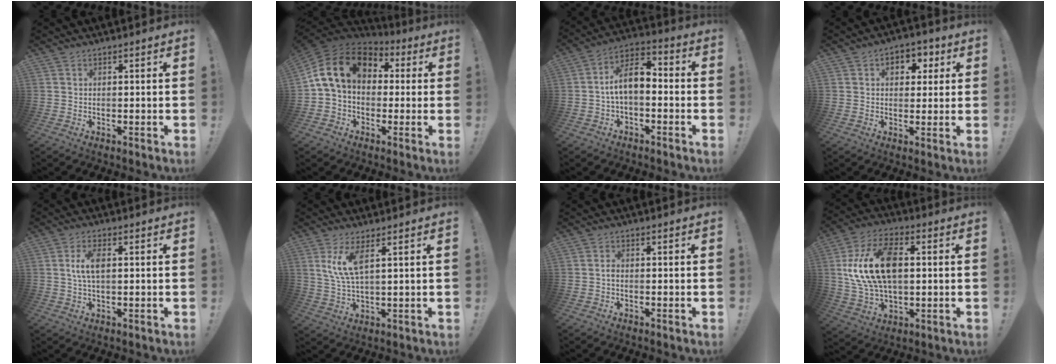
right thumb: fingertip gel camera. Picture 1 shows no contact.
{"total": 16.1, "force": [3.9, 10.9, 11.2], "torque": [-0.205, 0.004, 0.072]}
{"total": 10.0, "force": [-0.5, 5.4, 8.4], "torque": [-0.150, 0.012, -0.007]}
{"total": 5.9, "force": [1.6, 4.8, 3.1], "torque": [-0.031, -0.004, 0.026]}
{"total": 5.9, "force": [0.9, 2.8, 5.1], "torque": [-0.089, 0.002, 0.010]}
{"total": 8.4, "force": [3.9, 2.4, 7.0], "torque": [-0.123, -0.013, 0.069]}
{"total": 1.1, "force": [-0.7, 0.3, 0.9], "torque": [-0.017, 0.003, -0.012]}
{"total": 19.5, "force": [2.2, 11.9, 15.3], "torque": [-0.288, 0.005, 0.038]}